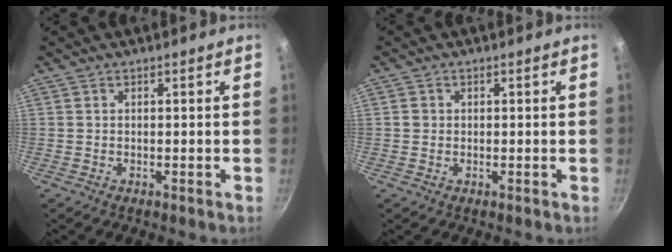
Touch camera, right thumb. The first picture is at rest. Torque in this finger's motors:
{"motor_torque": [0.01, -0.17, 0.07, 0.26, -0.01]}